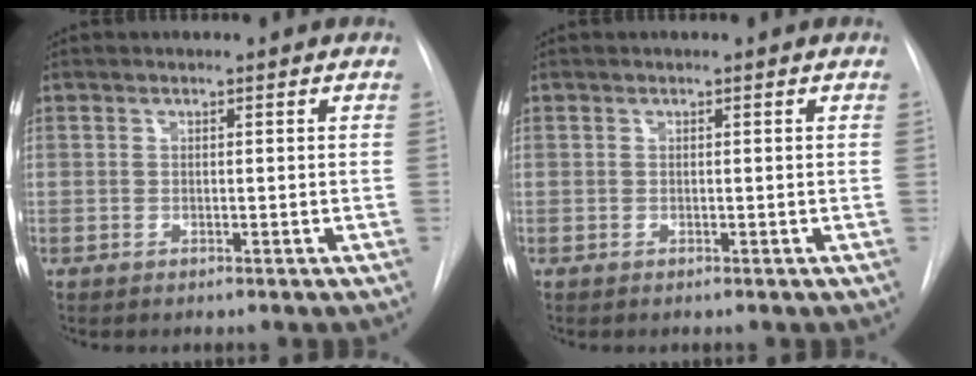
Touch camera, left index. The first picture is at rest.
{"total": 0.0}